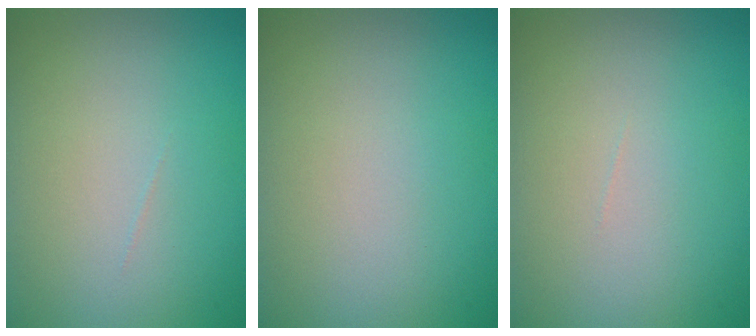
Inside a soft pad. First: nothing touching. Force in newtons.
{"total": 0.0}
{"total": 0.0}